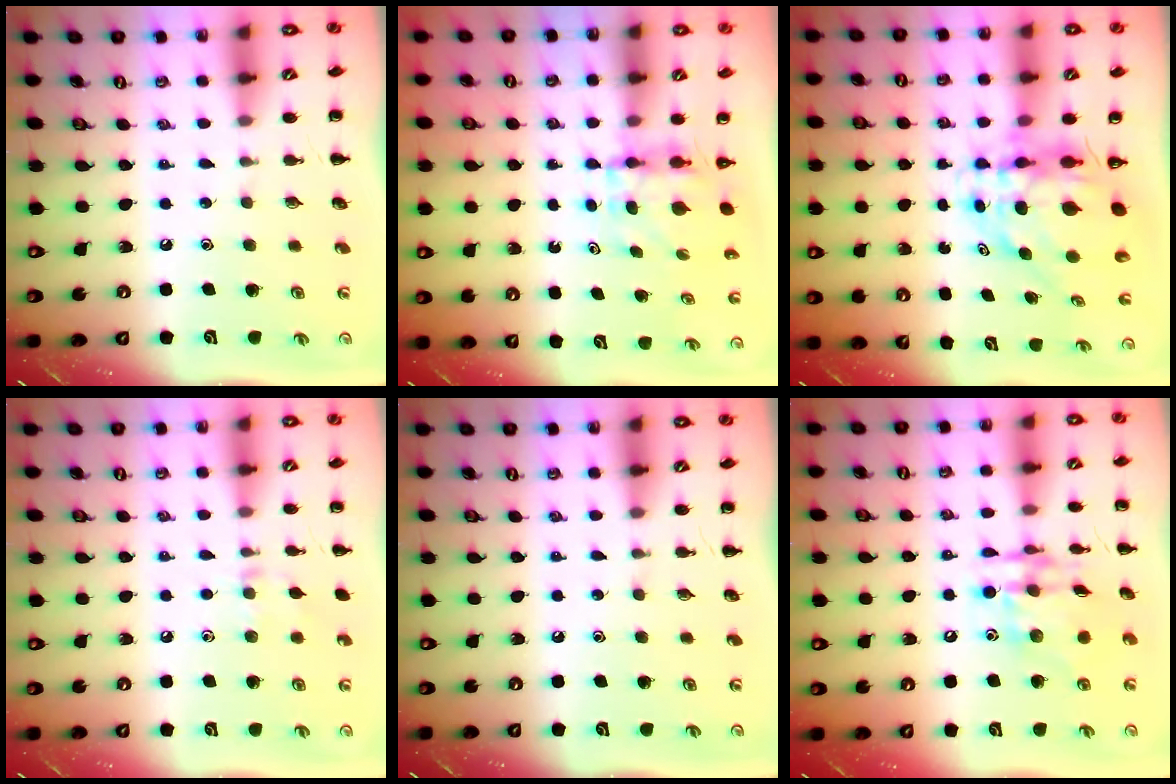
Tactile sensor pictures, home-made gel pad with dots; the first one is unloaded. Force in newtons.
{"total": 3.9, "press": 3.9, "slide": 0.3}
{"total": 8.3, "press": 7.9, "slide": 2.4}
{"total": 6.5, "press": 6.4, "slide": 1.5}
{"total": 0.0}
{"total": 14.9, "press": 14.7, "slide": 2.6}